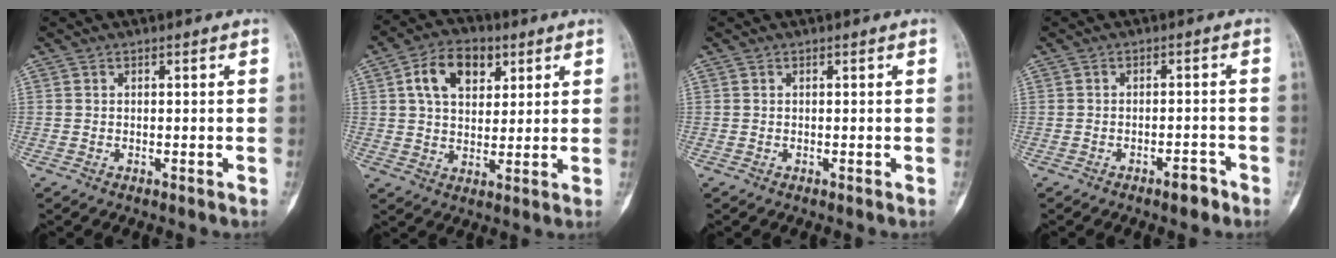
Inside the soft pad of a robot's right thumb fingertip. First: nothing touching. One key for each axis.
{"total": 10.6, "fx": 4.1, "fy": 6.9, "fz": 6.9, "tx": -0.095, "ty": -0.004, "tz": 0.067}
{"total": 0.0}
{"total": 3.0, "fx": -2.1, "fy": 1.1, "fz": 1.9, "tx": -0.022, "ty": 0.016, "tz": -0.031}